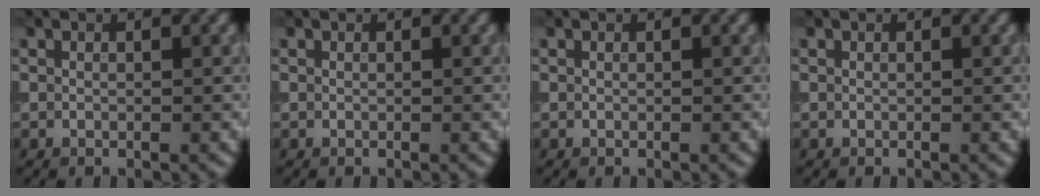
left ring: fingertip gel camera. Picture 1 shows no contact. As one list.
[{"total": 0.0}, {"total": 0.0}, {"total": 0.0}]